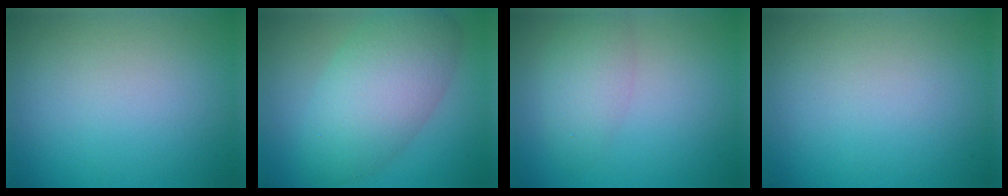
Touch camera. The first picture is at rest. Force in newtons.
{"total": 7.4, "press": 7.4, "slide": 0.3}
{"total": 3.0, "press": 3.0, "slide": 0.0}
{"total": 0.0}